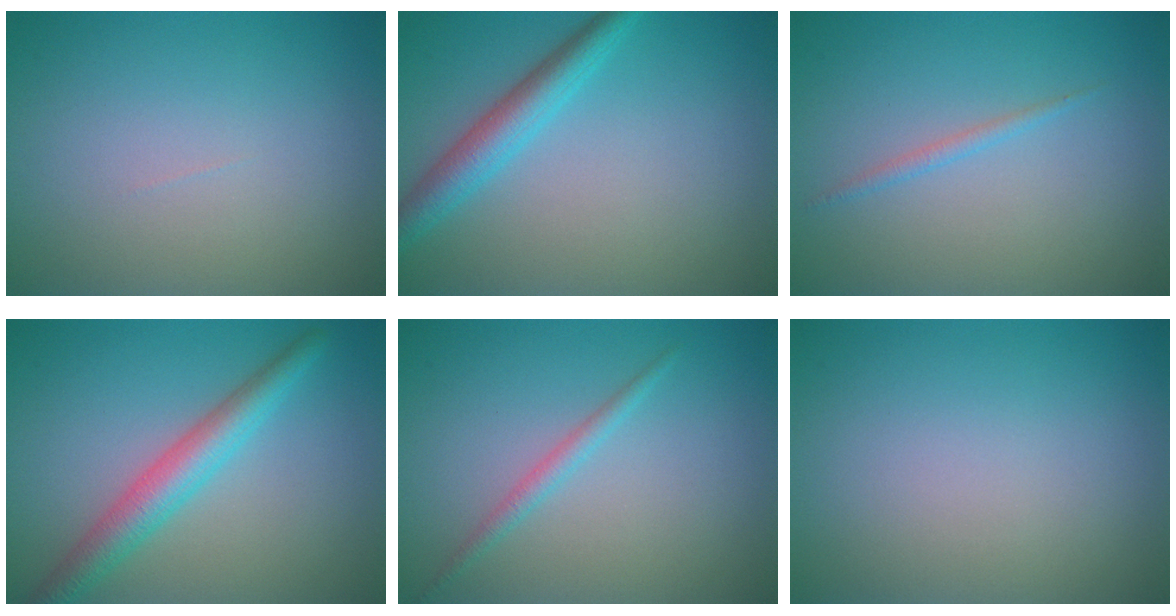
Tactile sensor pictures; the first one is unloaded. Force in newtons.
{"total": 3.6, "press": 3.6, "slide": 0.1}
{"total": 0.9, "press": 0.9, "slide": 0.1}
{"total": 4.2, "press": 4.2, "slide": 0.1}
{"total": 1.3, "press": 1.3, "slide": 0.1}
{"total": 0.0}